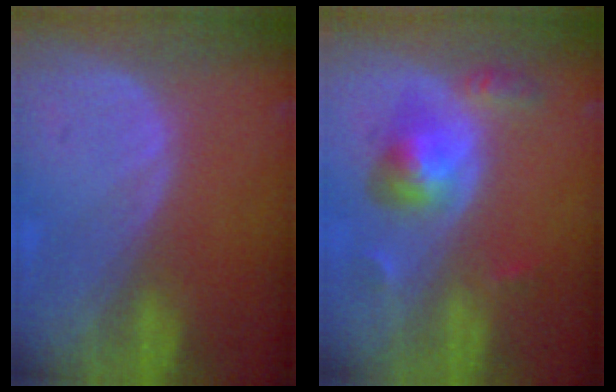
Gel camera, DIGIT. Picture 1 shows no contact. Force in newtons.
{"total": 5.9, "press": 5.5, "slide": 2.1}